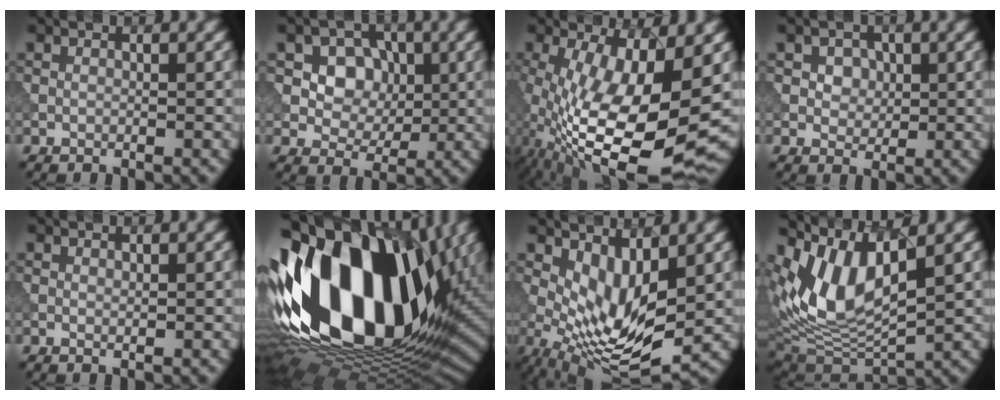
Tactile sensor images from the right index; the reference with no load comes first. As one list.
[{"total": 6.0, "force": [1.9, 4.9, 2.9], "torque": [-0.061, 0.002, 0.034]}, {"total": 13.8, "force": [-2.6, 4.3, 12.8], "torque": [-0.231, -0.021, -0.028]}, {"total": 2.7, "force": [1.3, 2.0, 1.2], "torque": [-0.031, 0.001, 0.021]}, {"total": 0.0}, {"total": 19.8, "force": [2.5, 11.7, 15.8], "torque": [-0.313, 0.001, 0.034]}, {"total": 6.8, "force": [0.7, 3.1, 6.0], "torque": [-0.122, -0.020, 0.019]}, {"total": 8.3, "force": [3.5, 3.7, 6.5], "torque": [-0.133, 0.000, 0.074]}]